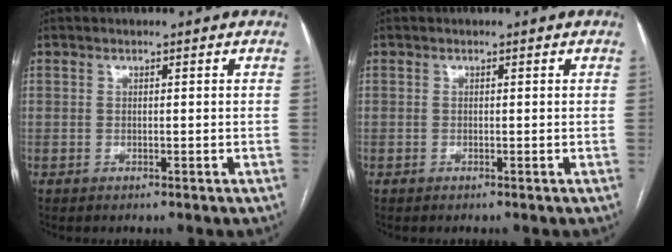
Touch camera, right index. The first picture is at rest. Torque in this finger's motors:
{"motor_torque": [0.06, 0.17, -0.04, 0.00]}